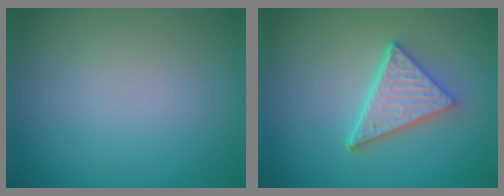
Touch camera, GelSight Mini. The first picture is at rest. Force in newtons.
{"total": 4.8, "press": 3.7, "slide": 3.1}